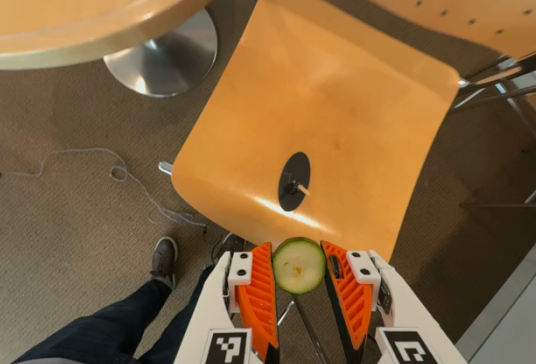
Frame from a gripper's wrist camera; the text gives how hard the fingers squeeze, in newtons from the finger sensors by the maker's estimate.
{"total": 10.1, "left": 10.2, "right": 10.0}